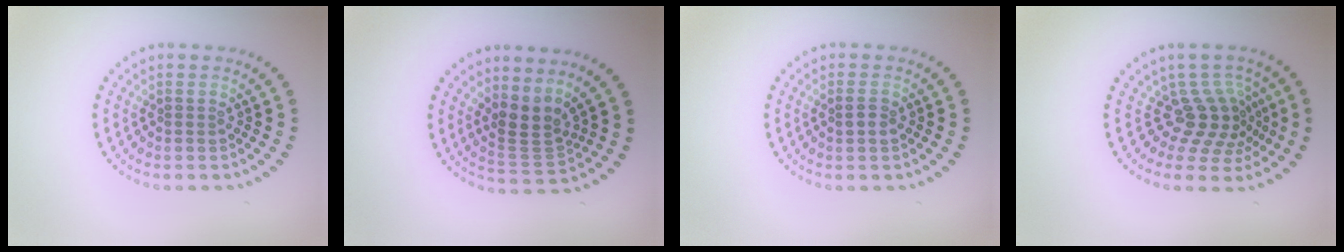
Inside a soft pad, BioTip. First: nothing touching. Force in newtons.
{"total": 2.8, "press": 2.0, "slide": 2.0}
{"total": 1.2, "press": 1.2, "slide": 0.2}
{"total": 3.8, "press": 2.7, "slide": 2.7}